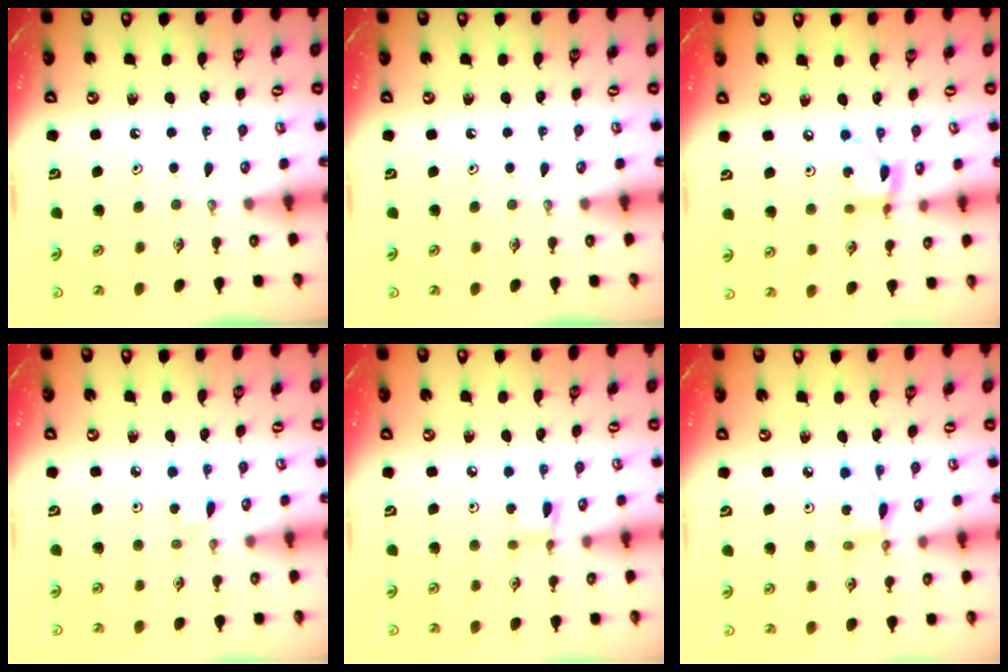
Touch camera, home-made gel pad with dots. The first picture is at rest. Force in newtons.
{"total": 0.0}
{"total": 6.3, "press": 6.3, "slide": 0.2}
{"total": 2.9, "press": 2.9, "slide": 0.1}
{"total": 2.7, "press": 2.7, "slide": 0.3}
{"total": 3.8, "press": 3.8, "slide": 0.3}